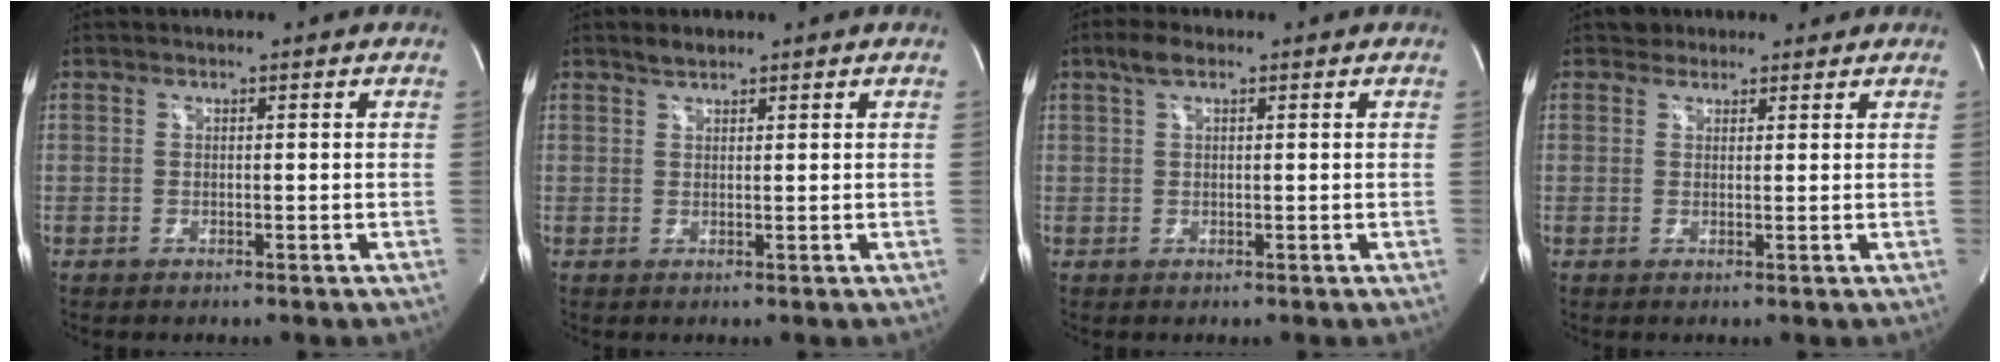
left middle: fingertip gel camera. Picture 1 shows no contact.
{"total": 1.5, "force": [1.3, 0.5, 0.4], "torque": [-0.011, 0.005, 0.026]}
{"total": 2.6, "force": [1.6, 0.8, 2.0], "torque": [-0.044, 0.017, 0.032]}
{"total": 2.9, "force": [2.4, 1.7, -0.2], "torque": [0.014, 0.016, 0.029]}